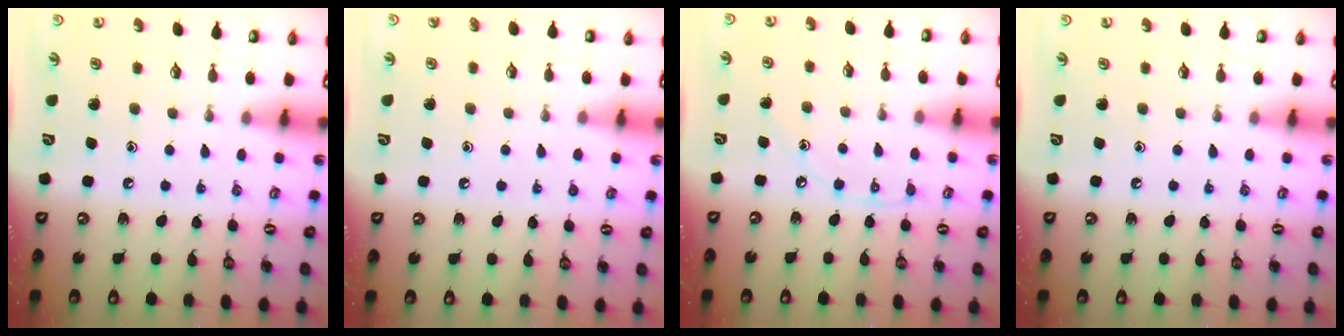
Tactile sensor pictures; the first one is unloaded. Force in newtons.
{"total": 2.0, "press": 2.0, "slide": 0.2}
{"total": 4.6, "press": 4.6, "slide": 0.5}
{"total": 0.0}